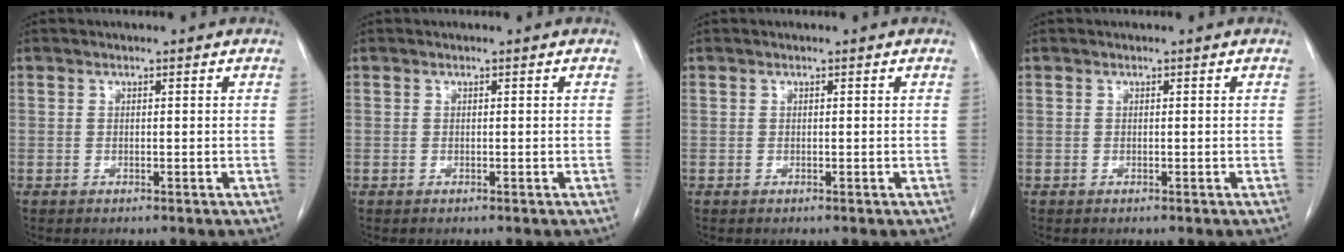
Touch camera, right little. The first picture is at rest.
{"total": 0.0}
{"total": 0.0}
{"total": 0.0}